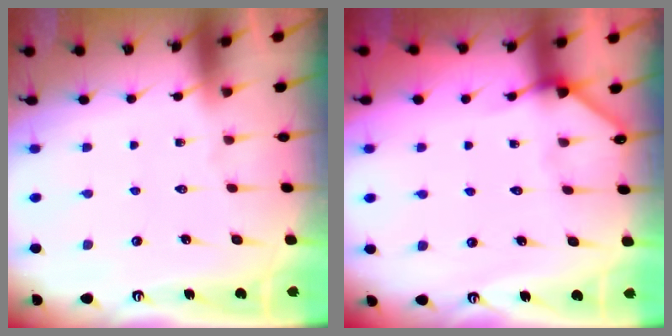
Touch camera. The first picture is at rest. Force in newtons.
{"total": 3.1, "press": 3.0, "slide": 0.3}